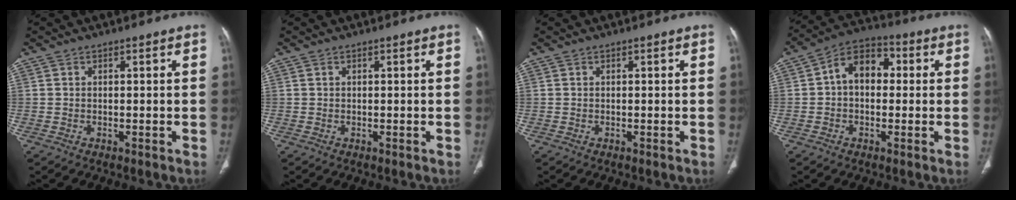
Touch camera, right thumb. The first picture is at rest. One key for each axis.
{"total": 0.0}
{"total": 0.0}
{"total": 9.6, "fx": 1.0, "fy": 6.6, "fz": 6.9, "tx": -0.090, "ty": 0.029, "tz": 0.005}